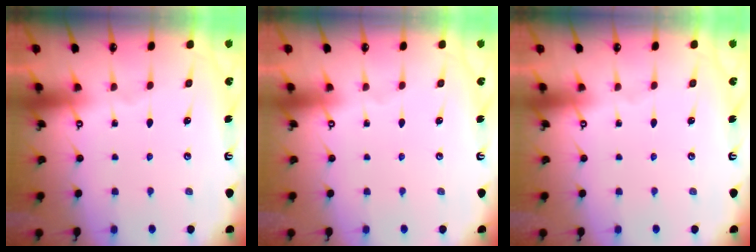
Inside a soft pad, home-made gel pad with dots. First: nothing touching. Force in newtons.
{"total": 0.0}
{"total": 0.0}